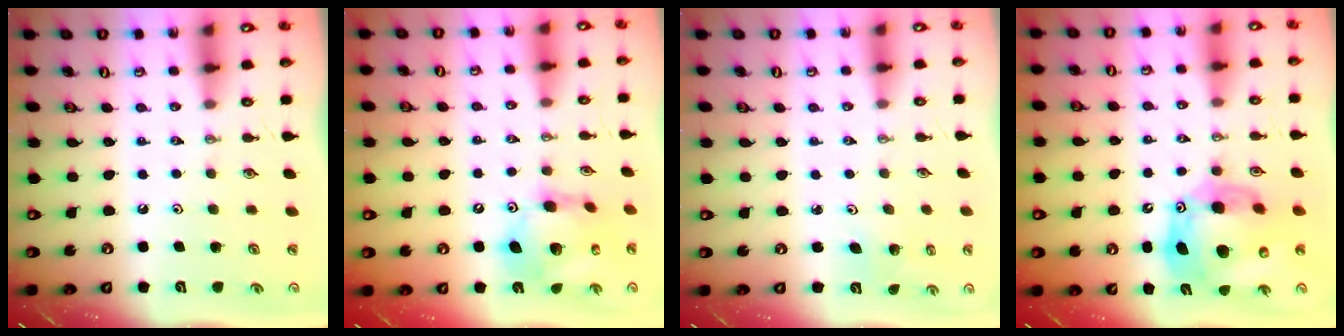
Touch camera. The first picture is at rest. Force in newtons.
{"total": 14.4, "press": 14.3, "slide": 1.5}
{"total": 1.9, "press": 1.9, "slide": 0.1}
{"total": 18.0, "press": 17.8, "slide": 2.2}